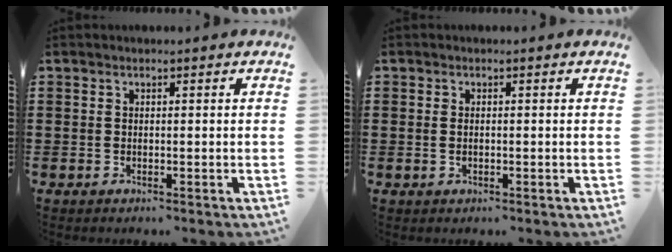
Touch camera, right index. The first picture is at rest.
{"total": 1.1, "force": [0.0, 0.6, 0.9], "torque": [-0.020, 0.005, -0.001]}